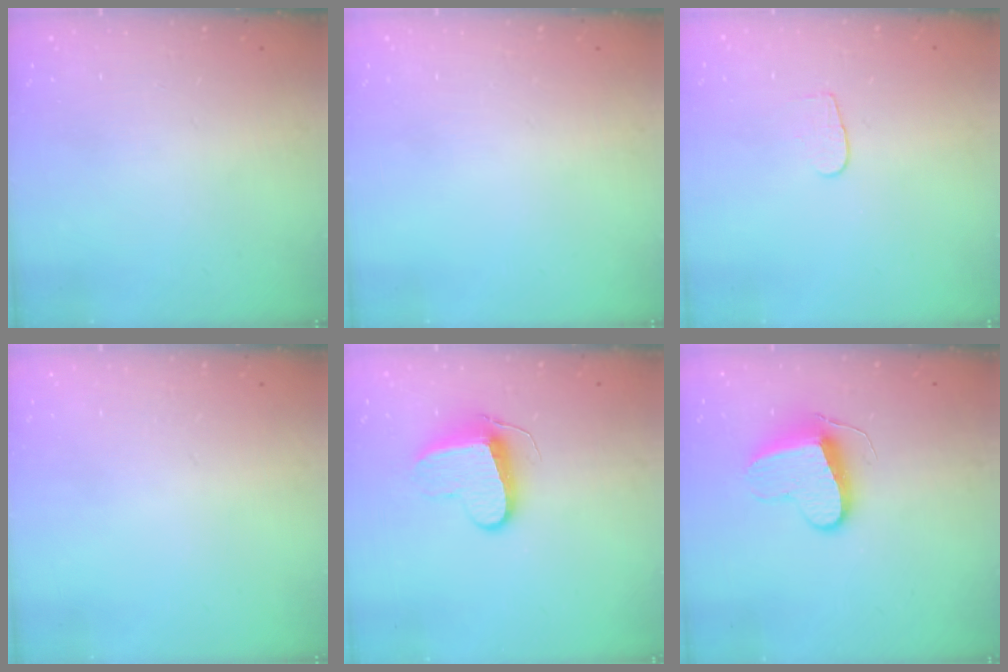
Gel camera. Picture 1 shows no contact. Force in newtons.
{"total": 0.0}
{"total": 4.3, "press": 4.3, "slide": 0.5}
{"total": 0.0}
{"total": 9.7, "press": 9.7, "slide": 0.4}
{"total": 10.0, "press": 10.0, "slide": 0.6}